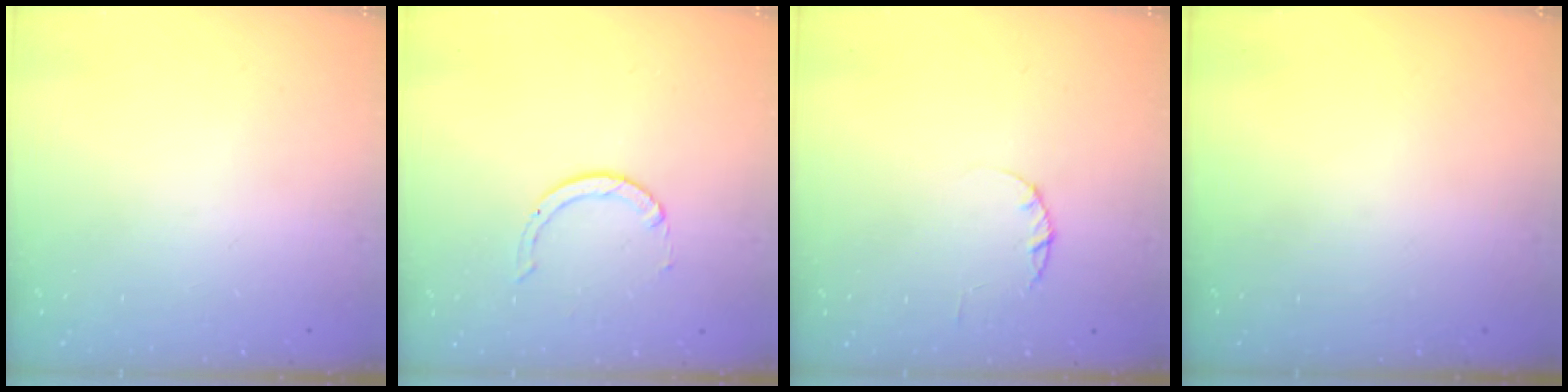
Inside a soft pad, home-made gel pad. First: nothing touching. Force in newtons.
{"total": 2.0, "press": 2.0, "slide": 0.2}
{"total": 1.7, "press": 1.7, "slide": 0.3}
{"total": 0.0}